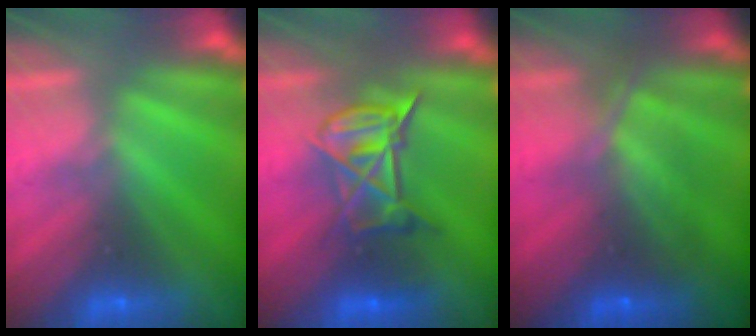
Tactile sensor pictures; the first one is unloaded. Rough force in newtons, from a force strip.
{"total": 6.9}
{"total": 7.0}